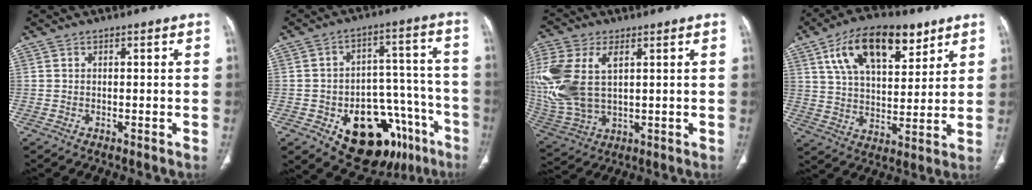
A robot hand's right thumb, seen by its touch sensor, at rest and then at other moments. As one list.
[{"total": 21.5, "force": [-10.8, 12.8, 13.5], "torque": [-0.126, 0.083, -0.141]}, {"total": 19.4, "force": [3.9, 11.5, 15.2], "torque": [-0.374, -0.007, 0.083]}, {"total": 18.1, "force": [9.5, 8.9, 12.6], "torque": [-0.175, -0.024, 0.165]}]